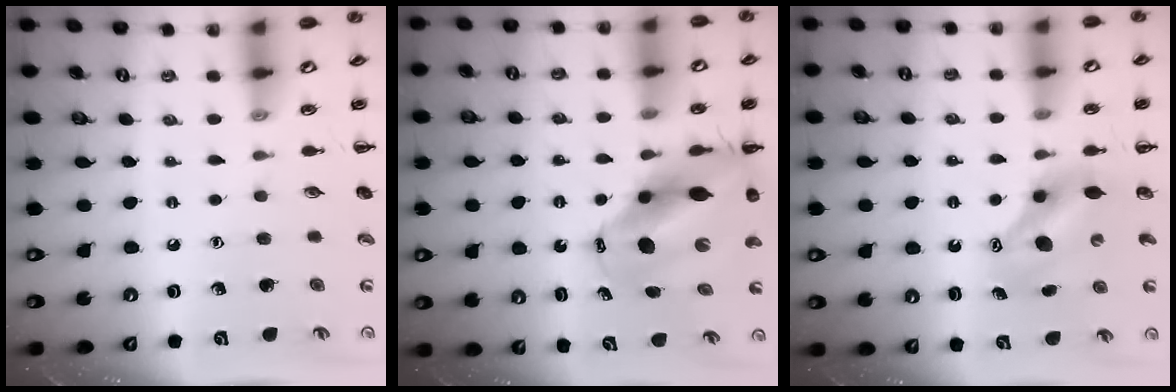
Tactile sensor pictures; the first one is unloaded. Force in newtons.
{"total": 11.3, "press": 10.9, "slide": 3.2}
{"total": 7.1, "press": 7.0, "slide": 0.9}